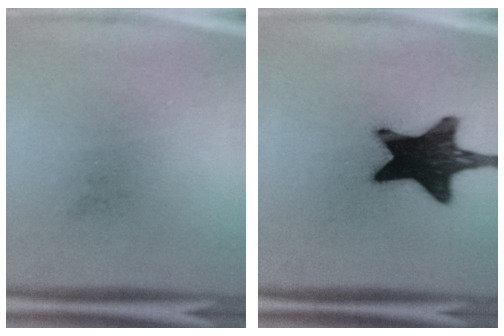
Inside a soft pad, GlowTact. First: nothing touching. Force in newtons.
{"total": 19.6}